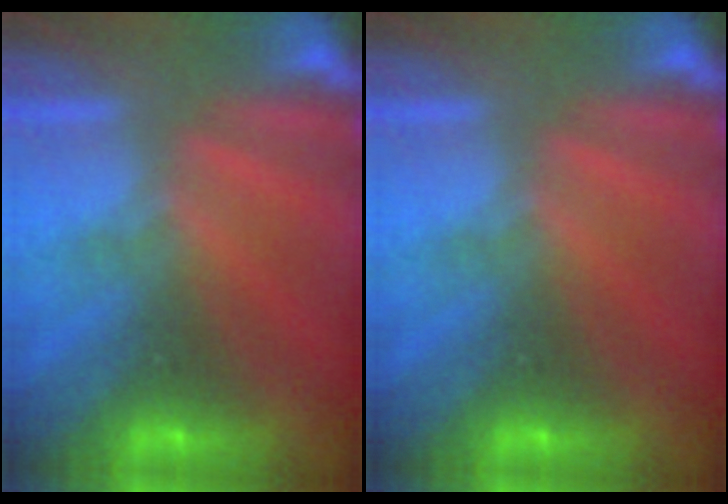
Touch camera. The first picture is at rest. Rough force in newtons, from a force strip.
{"total": 0.0}